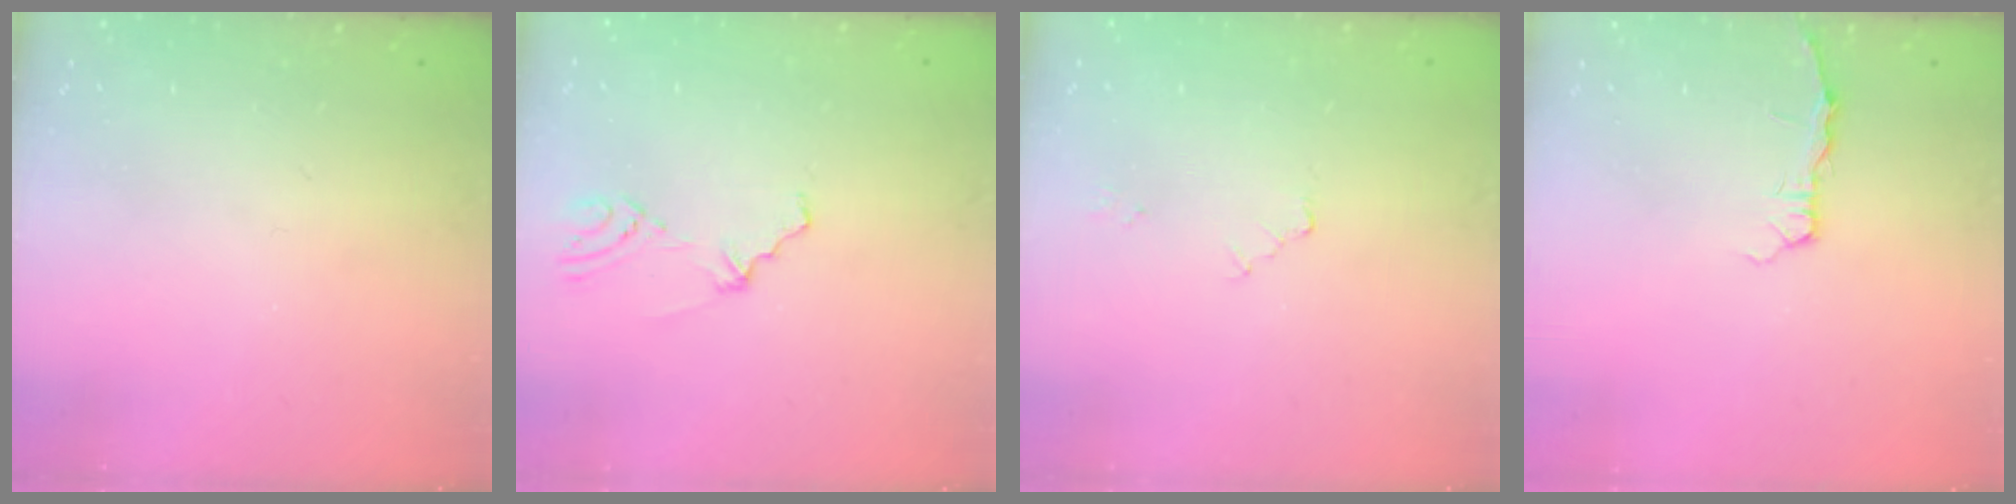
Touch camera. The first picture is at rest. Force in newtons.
{"total": 2.3, "press": 1.2, "slide": 1.9}
{"total": 2.0, "press": 2.0, "slide": 0.3}
{"total": 2.6, "press": 2.6, "slide": 0.3}